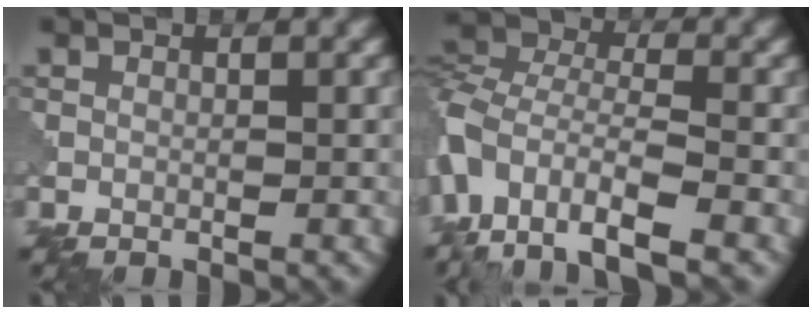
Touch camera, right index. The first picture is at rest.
{"total": 10.5, "force": [-6.1, 5.2, 6.8], "torque": [-0.143, -0.013, -0.119]}